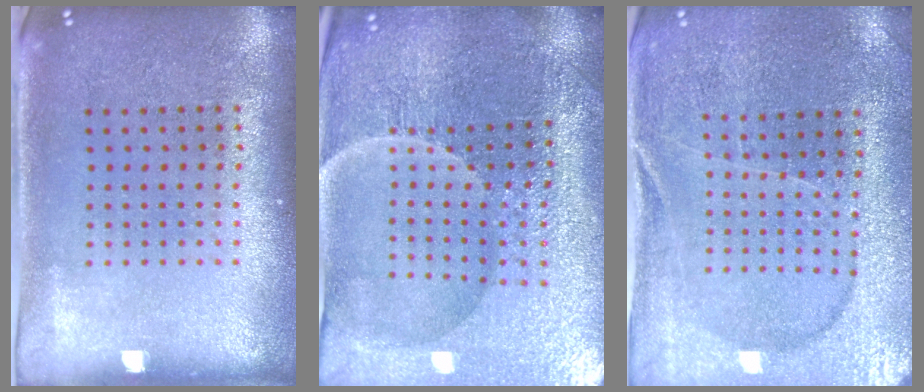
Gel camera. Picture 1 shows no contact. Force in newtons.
{"total": 4.9, "press": 4.7, "slide": 1.3}
{"total": 1.8, "press": 1.8, "slide": 0.2}